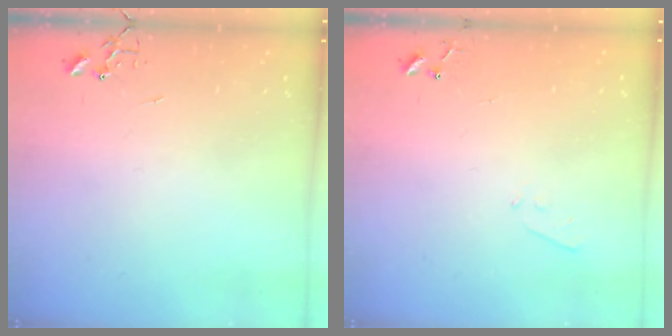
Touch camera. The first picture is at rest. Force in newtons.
{"total": 4.2, "press": 4.2, "slide": 0.6}